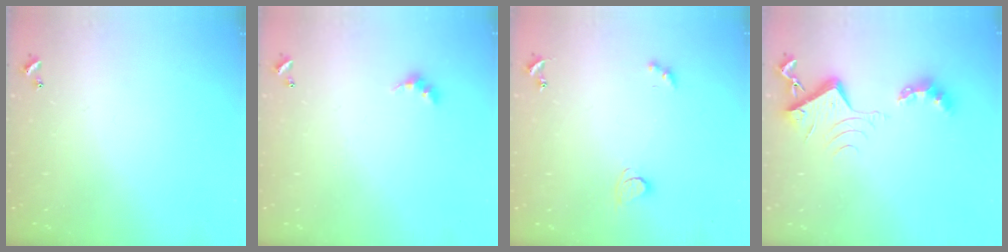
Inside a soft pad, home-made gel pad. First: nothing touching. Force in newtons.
{"total": 2.4, "press": 2.4, "slide": 0.5}
{"total": 2.4, "press": 2.3, "slide": 0.6}
{"total": 8.9, "press": 8.8, "slide": 1.1}